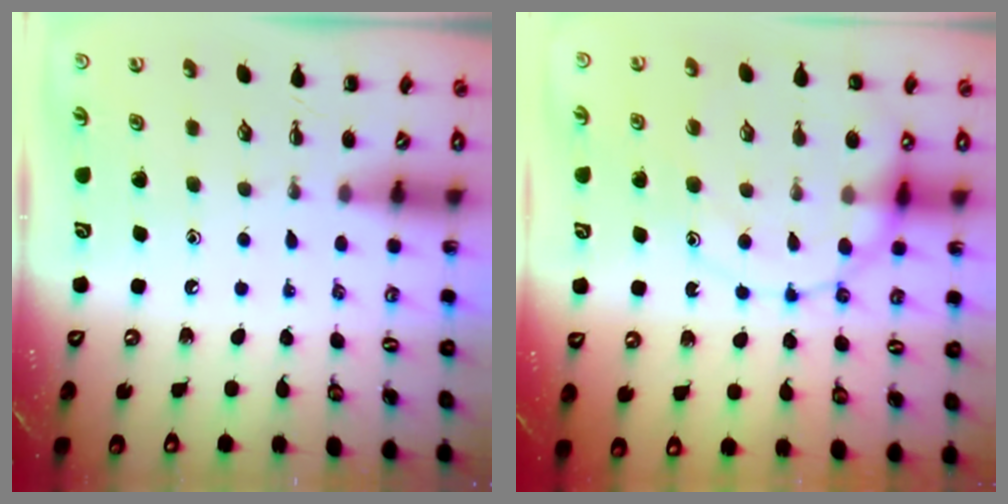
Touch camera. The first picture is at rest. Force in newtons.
{"total": 15.1, "press": 14.8, "slide": 2.7}